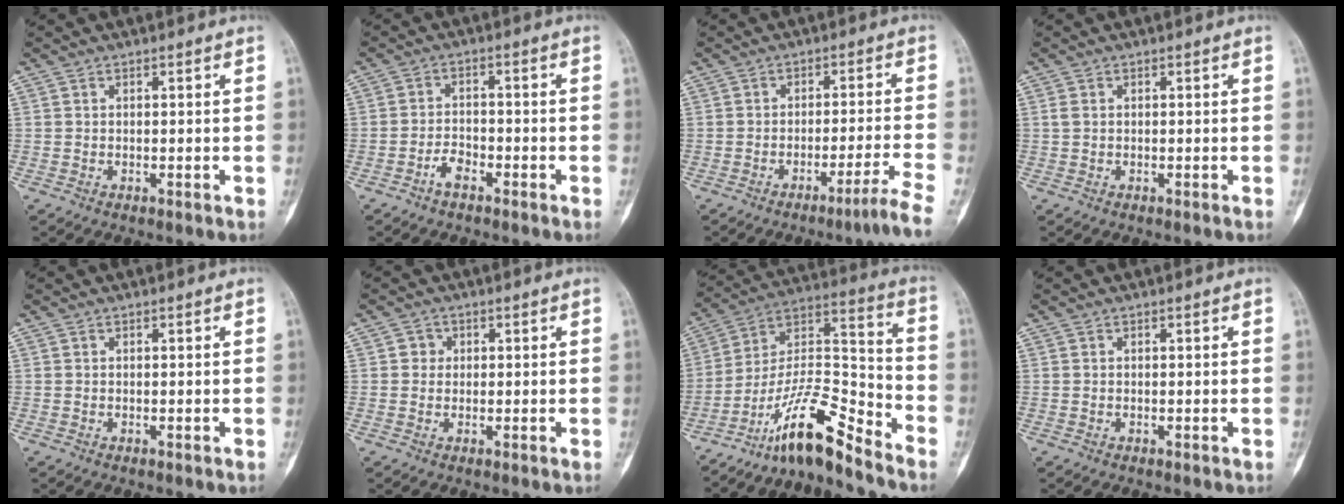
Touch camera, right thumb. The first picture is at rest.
{"total": 3.3, "force": [-2.2, 1.5, 1.8], "torque": [-0.034, 0.017, -0.042]}
{"total": 6.6, "force": [-4.5, -1.1, 4.7], "torque": [-0.075, 0.028, -0.071]}
{"total": 0.8, "force": [0.0, 0.5, 0.6], "torque": [-0.019, 0.004, 0.002]}
{"total": 0.0}
{"total": 2.0, "force": [0.3, 1.9, 0.5], "torque": [0.004, 0.004, 0.001]}
{"total": 14.7, "force": [-11.7, 2.7, 8.4], "torque": [-0.155, 0.109, -0.213]}
{"total": 0.0}